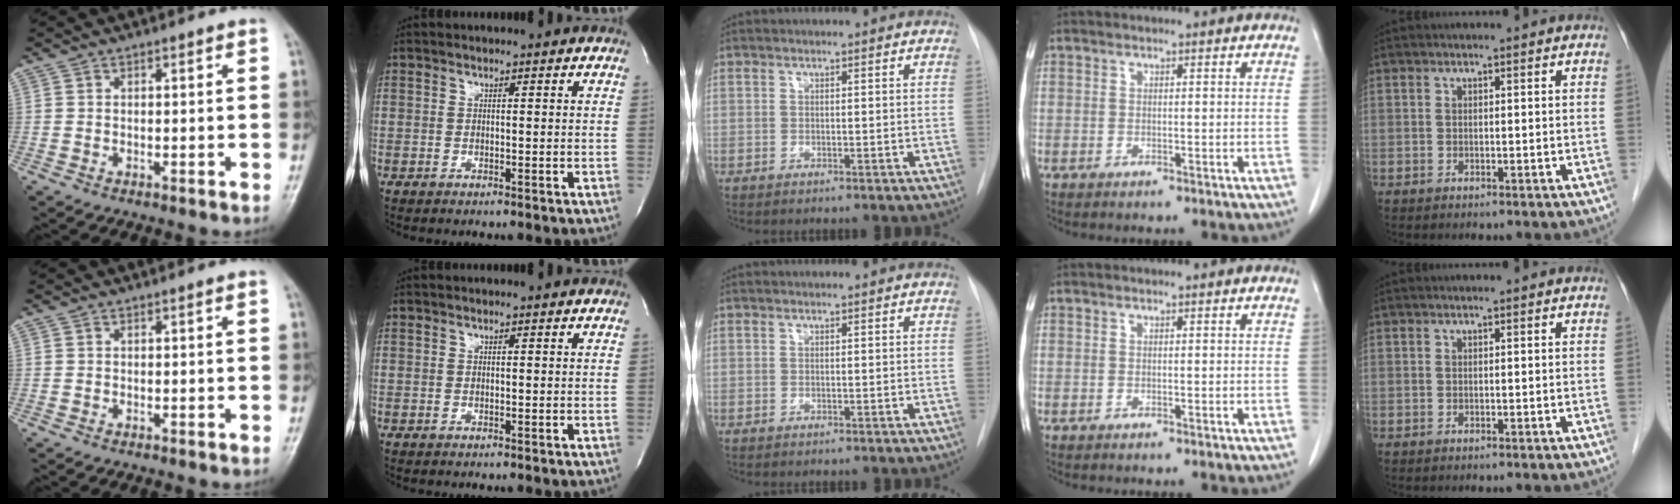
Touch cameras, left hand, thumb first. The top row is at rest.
{}